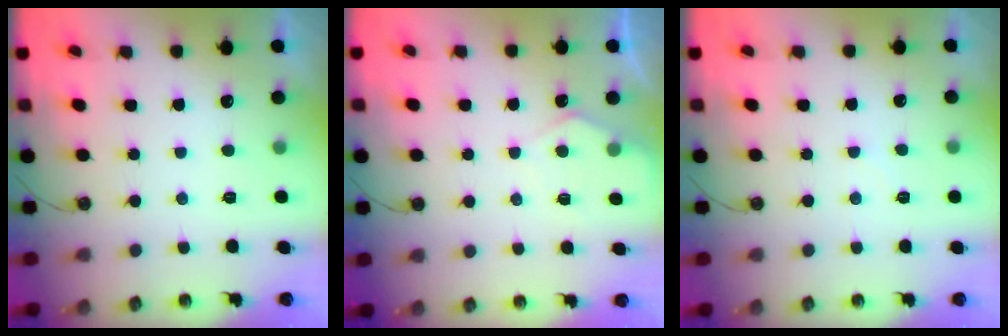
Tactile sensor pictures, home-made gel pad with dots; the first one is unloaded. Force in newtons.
{"total": 5.8, "press": 5.8, "slide": 0.6}
{"total": 4.6, "press": 4.6, "slide": 0.5}